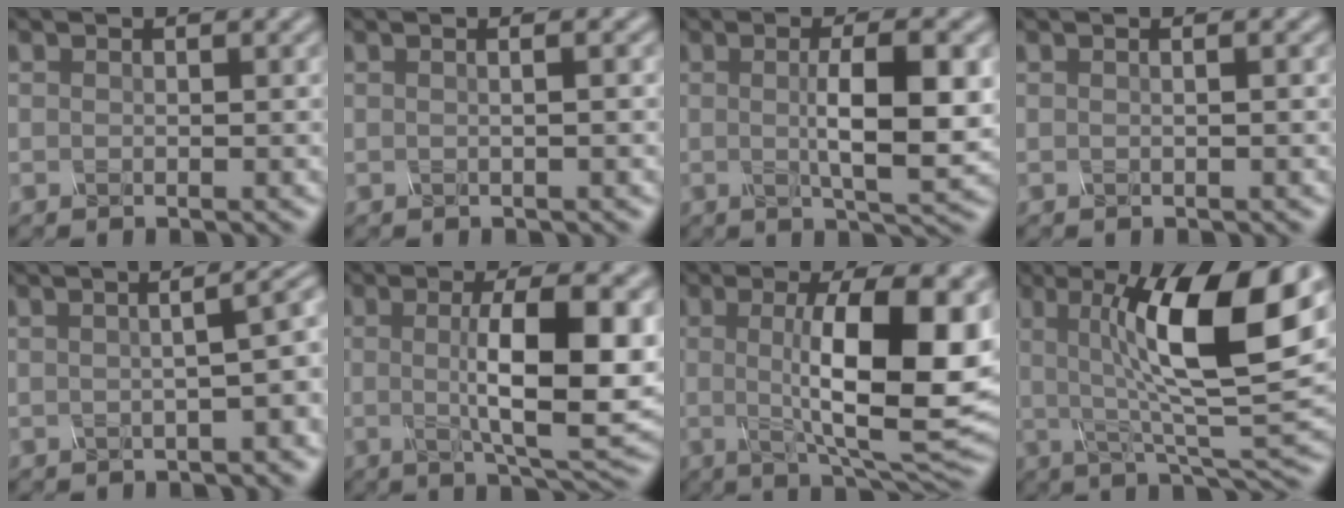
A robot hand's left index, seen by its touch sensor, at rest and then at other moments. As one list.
[{"total": 2.5, "force": [0.6, 1.3, 2.1], "torque": [-0.008, 0.008, -0.021]}, {"total": 6.8, "force": [0.2, 1.6, 6.6], "torque": [-0.101, 0.002, 0.004]}, {"total": 1.2, "force": [0.3, 0.5, 1.0], "torque": [-0.009, -0.002, -0.009]}, {"total": 7.9, "force": [0.5, 3.6, 7.1], "torque": [-0.024, 0.026, -0.007]}, {"total": 9.6, "force": [0.4, 2.4, 9.3], "torque": [-0.130, -0.004, 0.010]}, {"total": 12.6, "force": [0.9, 3.3, 12.1], "torque": [-0.170, -0.004, 0.016]}, {"total": 12.7, "force": [2.7, 3.0, 12.0], "torque": [-0.181, 0.006, 0.043]}]